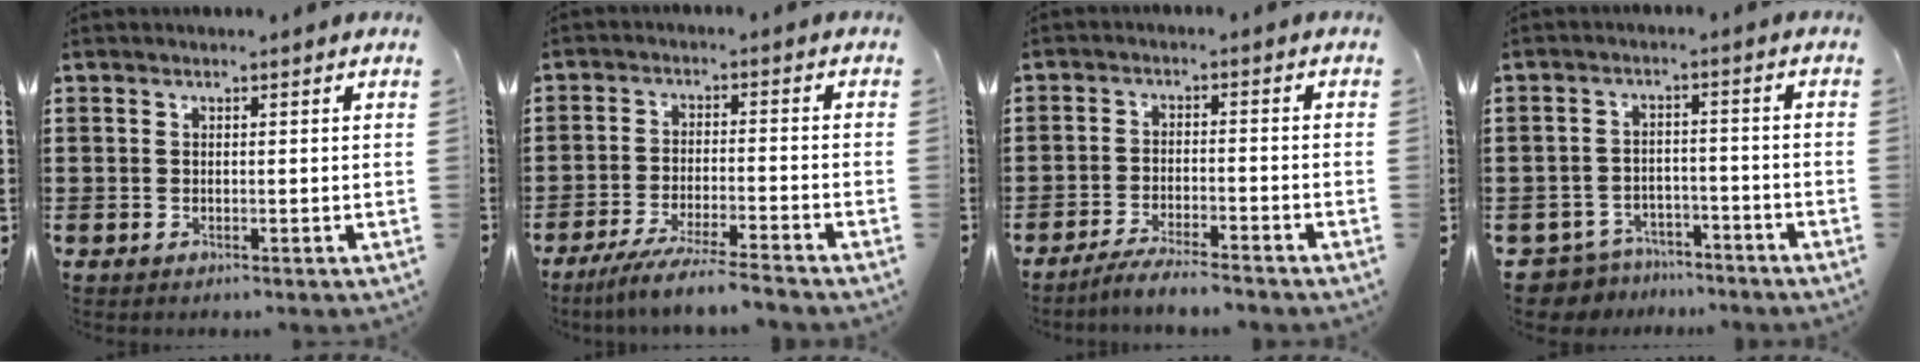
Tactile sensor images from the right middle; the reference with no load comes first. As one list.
[{"total": 5.6, "force": [-5.1, -0.2, 2.3], "torque": [-0.048, -0.016, -0.097]}, {"total": 3.9, "force": [-3.7, 0.1, 1.1], "torque": [-0.028, -0.001, -0.076]}, {"total": 4.8, "force": [-4.7, 1.1, 0.1], "torque": [-0.021, 0.005, -0.102]}]